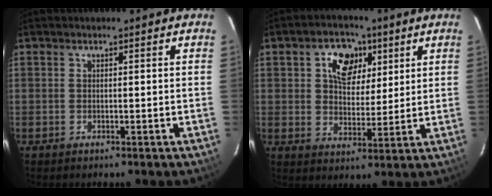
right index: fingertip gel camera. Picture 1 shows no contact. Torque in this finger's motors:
{"motor_torque": [0.28, 0.05, 0.44, 0.09]}